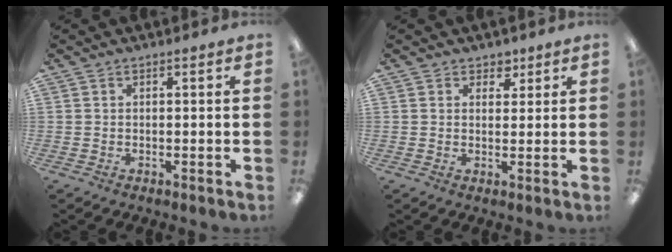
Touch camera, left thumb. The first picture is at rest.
{"total": 2.9, "force": [2.0, 2.1, 0.4], "torque": [0.003, -0.007, 0.035]}